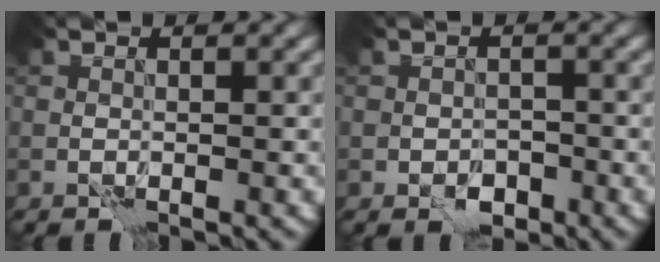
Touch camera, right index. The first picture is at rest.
{"total": 1.7, "force": [-0.9, 1.3, 0.7], "torque": [-0.005, -0.001, -0.014]}